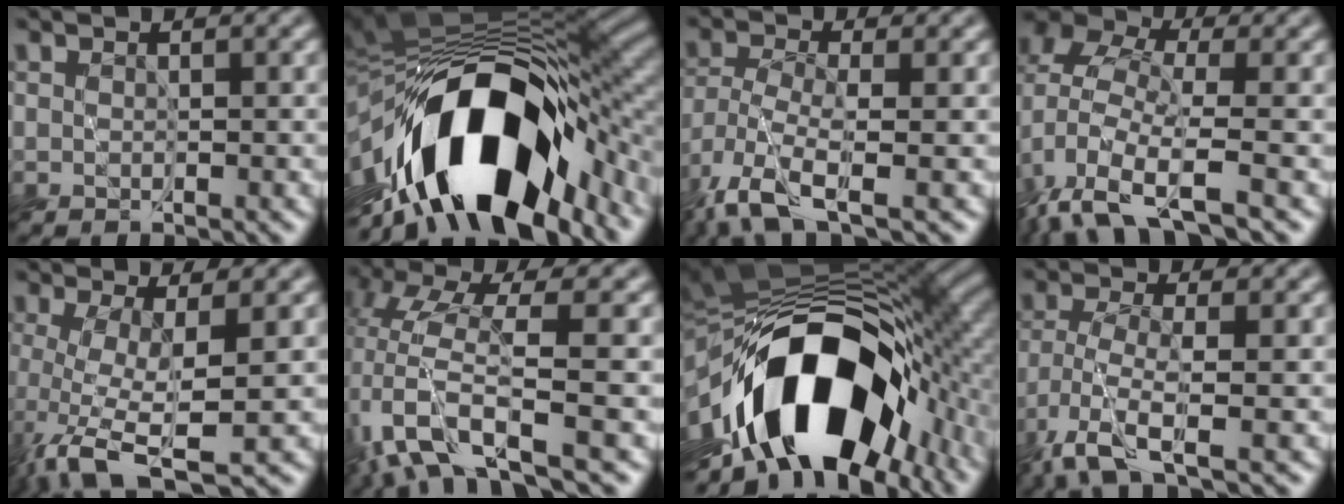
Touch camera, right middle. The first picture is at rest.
{"total": 14.9, "force": [-7.5, 6.9, 10.9], "torque": [-0.173, 0.005, -0.125]}
{"total": 5.9, "force": [-4.2, 1.1, 3.9], "torque": [-0.087, -0.009, -0.093]}
{"total": 8.6, "force": [-3.4, 4.2, 6.6], "torque": [-0.154, -0.013, -0.075]}
{"total": 6.3, "force": [-2.0, 1.5, 5.8], "torque": [-0.114, -0.015, -0.039]}
{"total": 7.4, "force": [-3.9, 1.6, 6.0], "torque": [-0.137, 0.000, -0.082]}
{"total": 16.0, "force": [-6.7, 8.7, 11.6], "torque": [-0.171, 0.007, -0.118]}
{"total": 4.4, "force": [-3.2, 0.3, 3.0], "torque": [-0.069, -0.008, -0.073]}